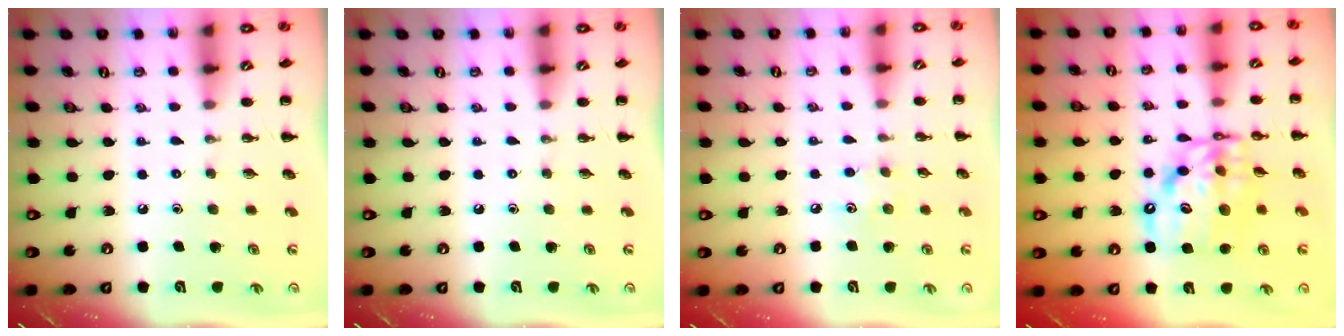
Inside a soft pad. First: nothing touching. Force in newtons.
{"total": 0.0}
{"total": 4.0, "press": 3.9, "slide": 0.8}
{"total": 13.3, "press": 12.9, "slide": 3.3}